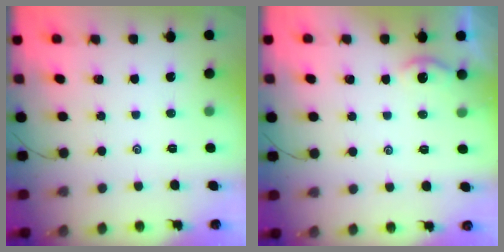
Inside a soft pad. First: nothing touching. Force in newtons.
{"total": 2.6, "press": 2.6, "slide": 0.3}